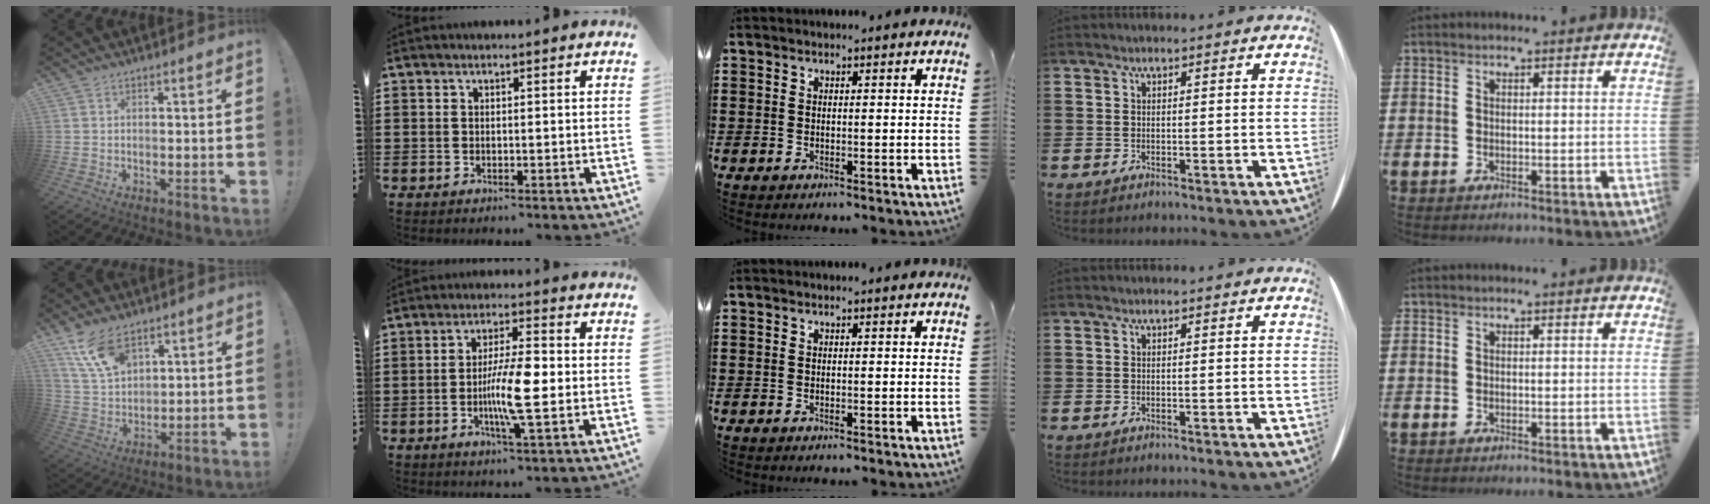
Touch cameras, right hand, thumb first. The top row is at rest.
{"thumb": {"total": 11.7, "force": [7.6, 6.0, 6.7], "torque": [-0.123, -0.032, 0.148]}, "index": {"total": 9.0, "force": [-1.5, 1.5, 8.8], "torque": [-0.169, -0.008, -0.032]}}